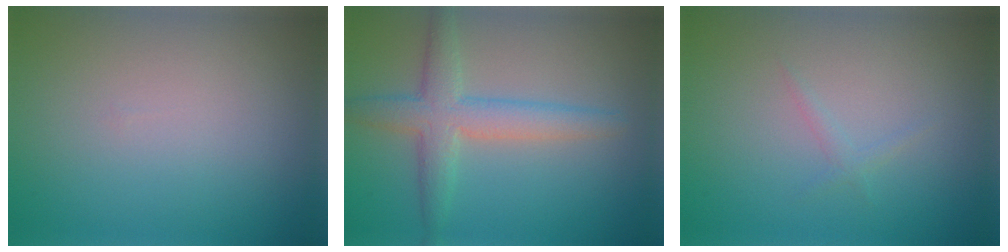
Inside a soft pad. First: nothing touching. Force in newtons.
{"total": 4.4, "press": 4.4, "slide": 0.0}
{"total": 0.7, "press": 0.7, "slide": 0.1}